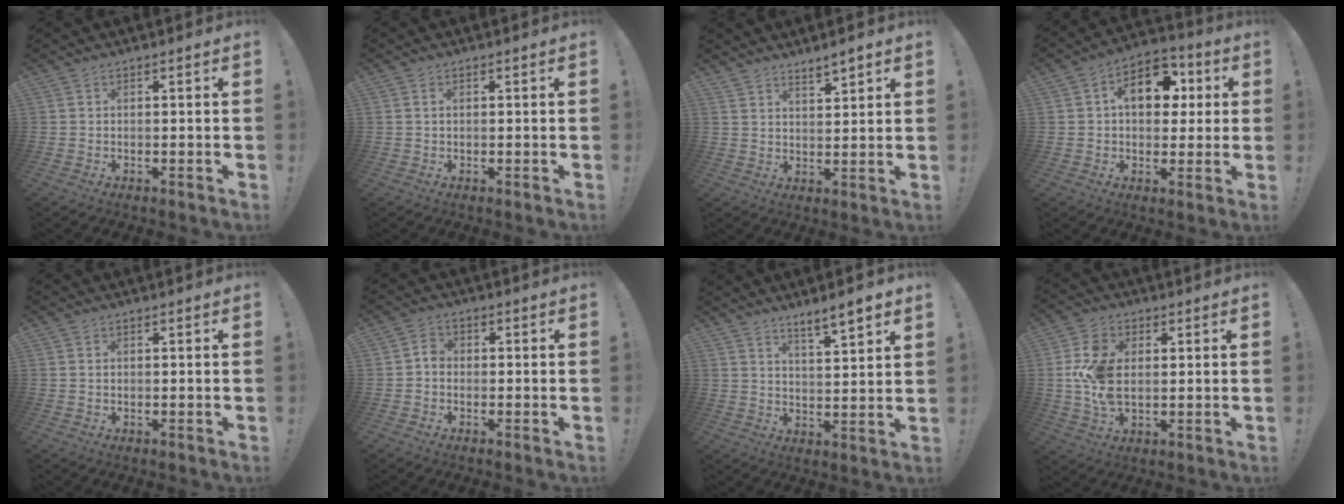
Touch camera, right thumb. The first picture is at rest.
{"total": 1.0, "force": [0.3, 0.6, 0.7], "torque": [-0.016, 0.003, 0.005]}
{"total": 4.7, "force": [4.3, 1.1, 1.7], "torque": [-0.010, -0.032, 0.073]}
{"total": 13.4, "force": [3.6, 9.3, 8.9], "torque": [-0.119, 0.001, 0.066]}
{"total": 0.6, "force": [0.1, 0.4, 0.4], "torque": [-0.009, 0.002, 0.002]}
{"total": 2.9, "force": [-1.0, 2.1, 1.7], "torque": [-0.028, 0.014, -0.019]}
{"total": 7.0, "force": [5.7, 0.6, 4.0], "torque": [-0.050, -0.041, 0.092]}
{"total": 12.5, "force": [0.6, 8.3, 9.3], "torque": [-0.179, -0.004, 0.011]}